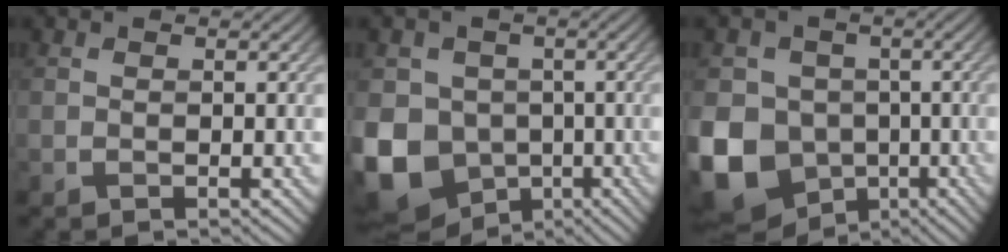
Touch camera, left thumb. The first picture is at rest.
{"total": 13.6, "force": [-3.8, 11.5, 6.3], "torque": [-0.175, -0.037, -0.085]}
{"total": 15.2, "force": [-4.6, 12.9, 6.7], "torque": [-0.187, -0.037, -0.105]}